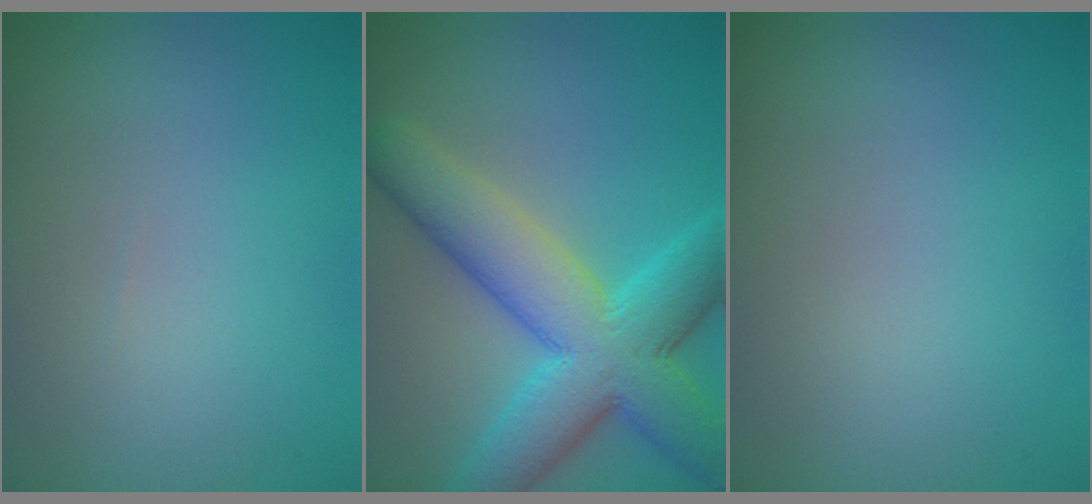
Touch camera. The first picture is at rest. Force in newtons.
{"total": 9.7, "press": 9.7, "slide": 0.2}
{"total": 0.0}